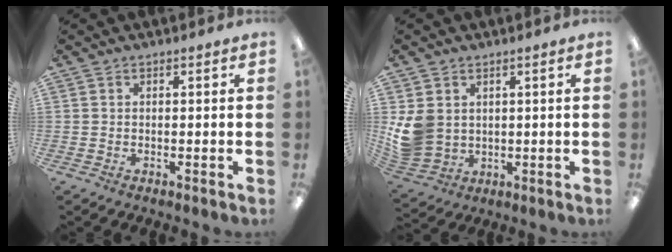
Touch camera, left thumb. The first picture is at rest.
{"total": 8.2, "force": [1.9, 7.0, 3.8], "torque": [-0.099, 0.000, 0.041]}